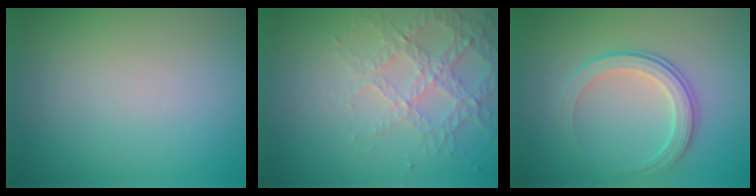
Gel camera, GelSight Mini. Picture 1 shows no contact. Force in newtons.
{"total": 4.3, "press": 3.0, "slide": 3.0}
{"total": 2.8, "press": 2.2, "slide": 1.8}